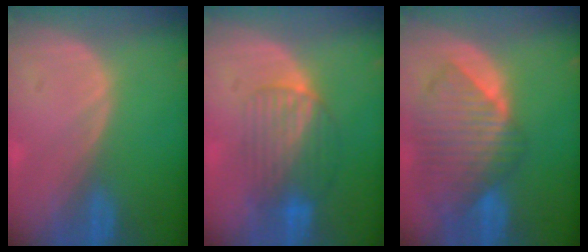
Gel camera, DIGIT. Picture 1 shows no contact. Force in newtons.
{"total": 6.6, "press": 6.5, "slide": 1.1}
{"total": 10.1, "press": 8.8, "slide": 5.0}